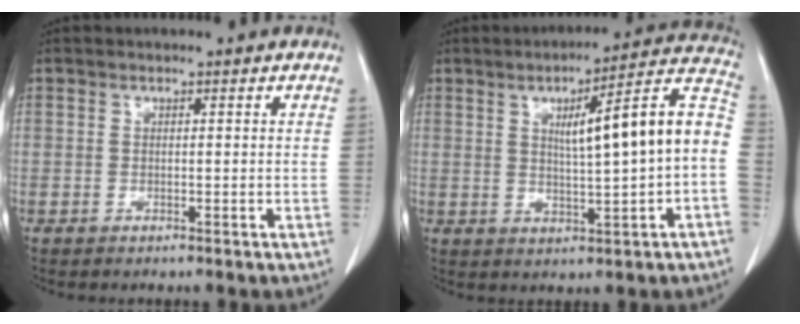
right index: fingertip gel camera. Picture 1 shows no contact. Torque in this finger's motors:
{"motor_torque": [0.54, 0.08, 0.42, 0.14]}